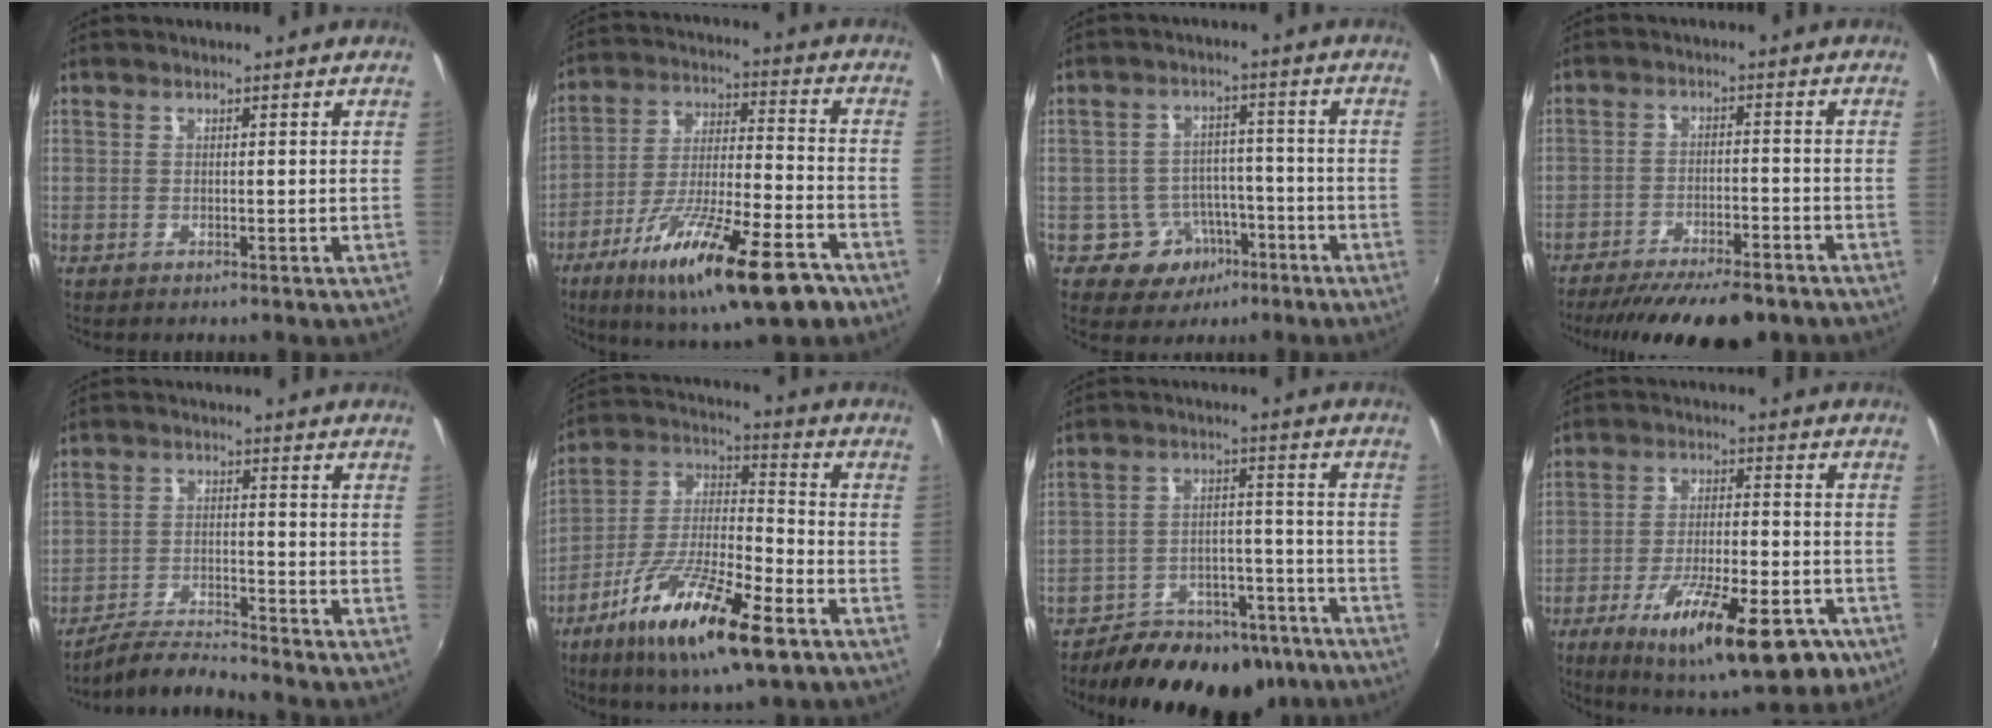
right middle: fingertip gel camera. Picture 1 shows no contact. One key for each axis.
{"total": 21.1, "fx": -12.7, "fy": 4.4, "fz": 16.3, "tx": -0.285, "ty": -0.044, "tz": -0.208}
{"total": 7.4, "fx": -4.1, "fy": 6.0, "fz": 1.5, "tx": -0.034, "ty": 0.023, "tz": -0.045}
{"total": 15.7, "fx": -12.7, "fy": 4.0, "fz": 8.3, "tx": -0.165, "ty": -0.036, "tz": -0.188}
{"total": 5.9, "fx": -5.8, "fy": -0.7, "fz": 0.8, "tx": -0.033, "ty": 0.007, "tz": -0.112}
{"total": 19.2, "fx": -10.6, "fy": 4.7, "fz": 15.3, "tx": -0.291, "ty": -0.030, "tz": -0.194}
{"total": 20.0, "fx": -16.2, "fy": 8.9, "fz": 7.8, "tx": -0.141, "ty": 0.023, "tz": -0.210}
{"total": 20.0, "fx": -10.7, "fy": 6.0, "fz": 15.7, "tx": -0.265, "ty": -0.042, "tz": -0.157}